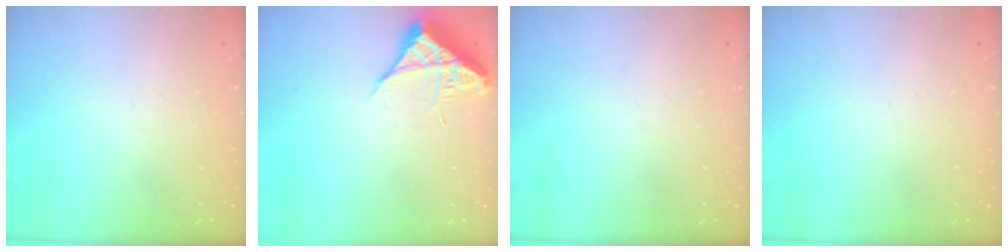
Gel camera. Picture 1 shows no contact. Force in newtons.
{"total": 6.7, "press": 6.7, "slide": 0.5}
{"total": 0.0}
{"total": 0.0}